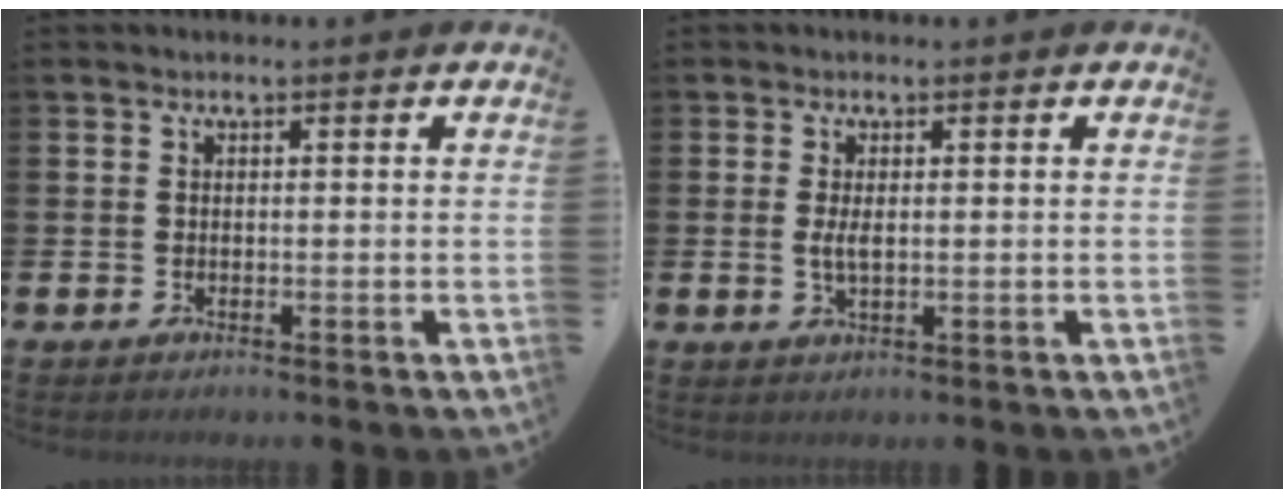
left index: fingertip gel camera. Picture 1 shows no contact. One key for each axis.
{"total": 2.1, "fx": 0.2, "fy": 0.8, "fz": 1.9, "tx": -0.033, "ty": 0.002, "tz": 0.000}